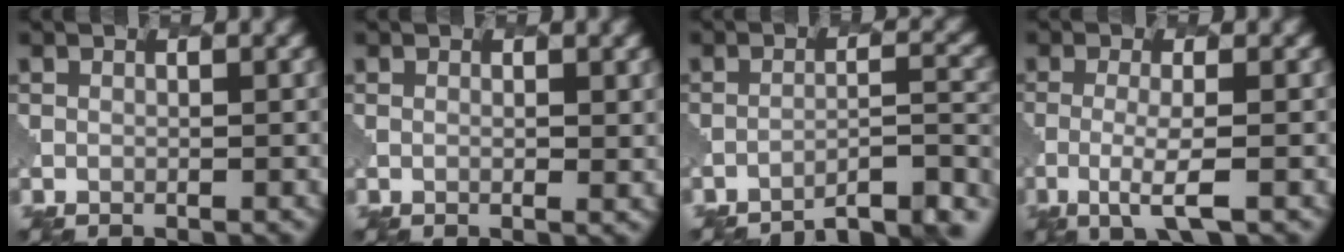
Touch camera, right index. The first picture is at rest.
{"total": 1.0, "force": [0.6, 0.2, 0.8], "torque": [-0.012, -0.005, 0.008]}
{"total": 8.5, "force": [-7.9, 1.5, 2.8], "torque": [-0.022, 0.014, -0.101]}
{"total": 3.1, "force": [-1.0, 0.5, 2.9], "torque": [-0.059, -0.003, -0.027]}